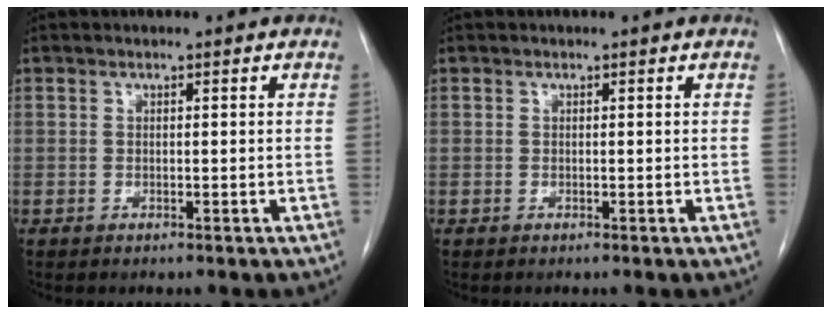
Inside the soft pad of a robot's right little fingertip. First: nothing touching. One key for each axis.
{"total": 0.0}